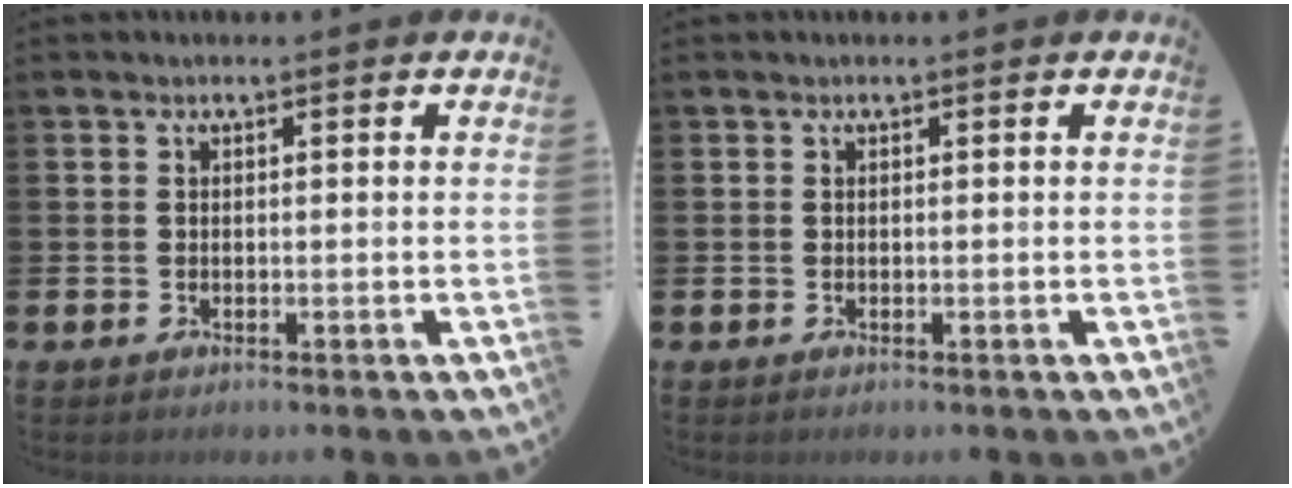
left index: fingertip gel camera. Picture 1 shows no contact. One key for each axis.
{"total": 0.0}